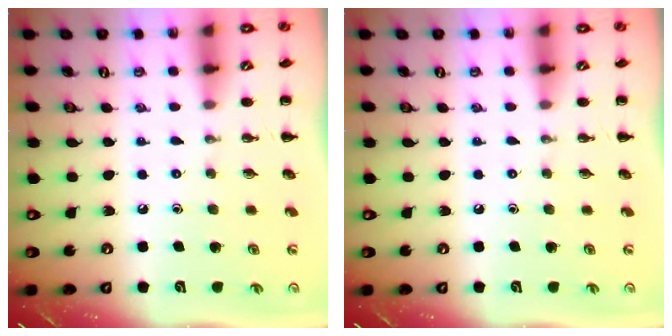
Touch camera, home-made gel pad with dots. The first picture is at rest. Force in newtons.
{"total": 0.0}